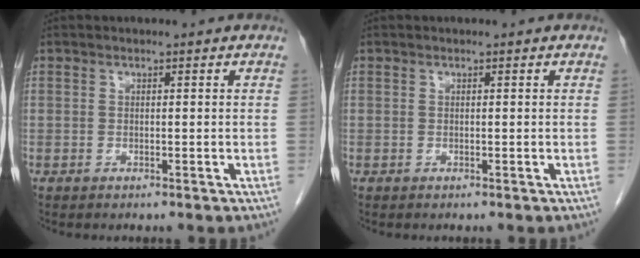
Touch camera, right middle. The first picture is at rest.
{"total": 0.0}